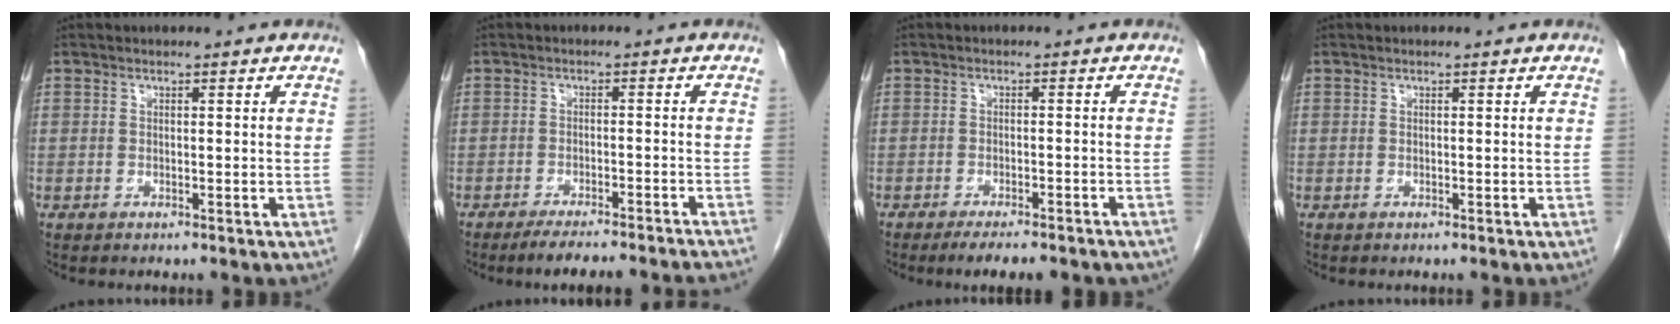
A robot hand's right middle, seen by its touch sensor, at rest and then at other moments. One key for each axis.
{"total": 11.4, "fx": -10.4, "fy": -0.1, "fz": 4.7, "tx": -0.047, "ty": -0.014, "tz": -0.137}
{"total": 7.3, "fx": -6.0, "fy": 1.5, "fz": 3.9, "tx": -0.045, "ty": -0.007, "tz": -0.078}
{"total": 0.0}